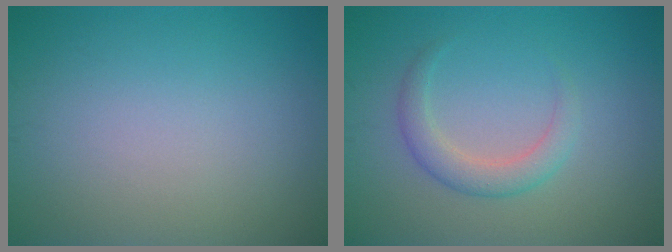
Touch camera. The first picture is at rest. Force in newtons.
{"total": 2.5, "press": 2.5, "slide": 0.2}